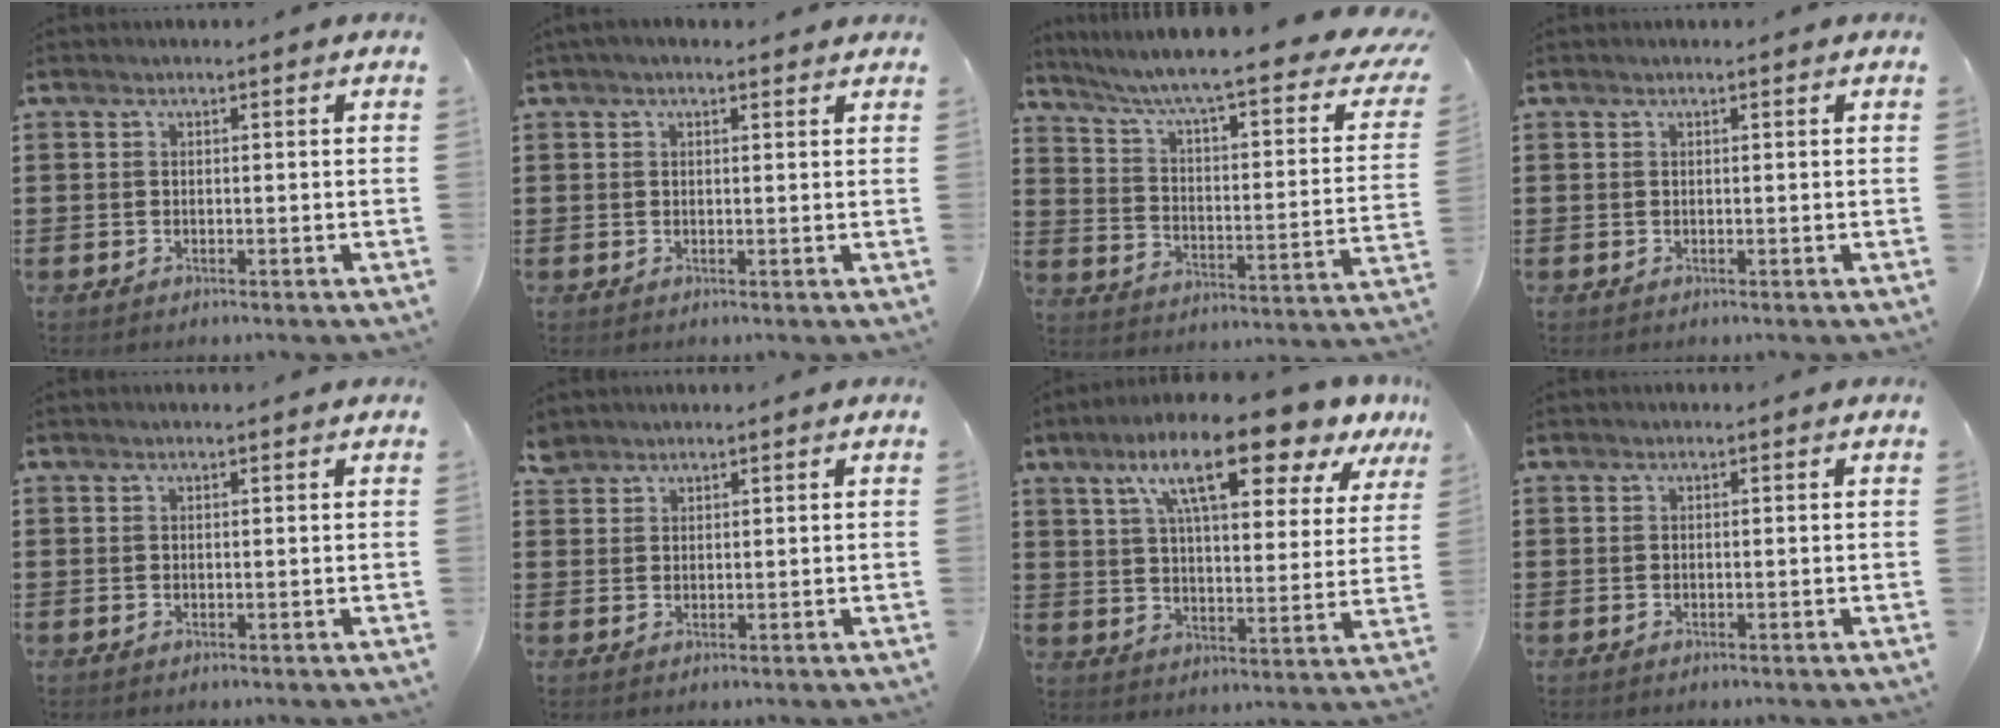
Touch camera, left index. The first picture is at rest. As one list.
[{"total": 1.5, "force": [1.1, 0.4, 1.0], "torque": [-0.021, 0.005, 0.020]}, {"total": 6.6, "force": [4.4, 0.2, 4.9], "torque": [-0.111, -0.039, 0.062]}, {"total": 0.0}, {"total": 0.5, "force": [0.4, 0.0, 0.4], "torque": [-0.008, 0.001, 0.008]}, {"total": 2.1, "force": [1.9, 0.9, 0.1], "torque": [-0.009, 0.003, 0.039]}, {"total": 15.7, "force": [10.3, 3.3, 11.4], "torque": [-0.207, -0.033, 0.163]}, {"total": 0.0}]